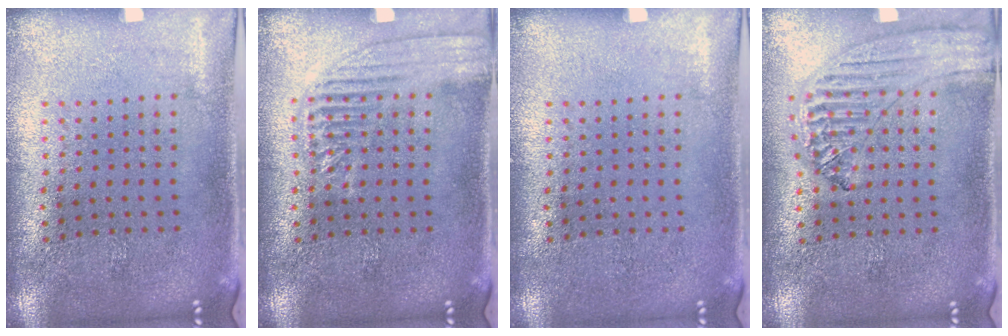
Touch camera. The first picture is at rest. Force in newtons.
{"total": 2.1, "press": 2.1, "slide": 0.3}
{"total": 0.0}
{"total": 1.2, "press": 1.2, "slide": 0.1}